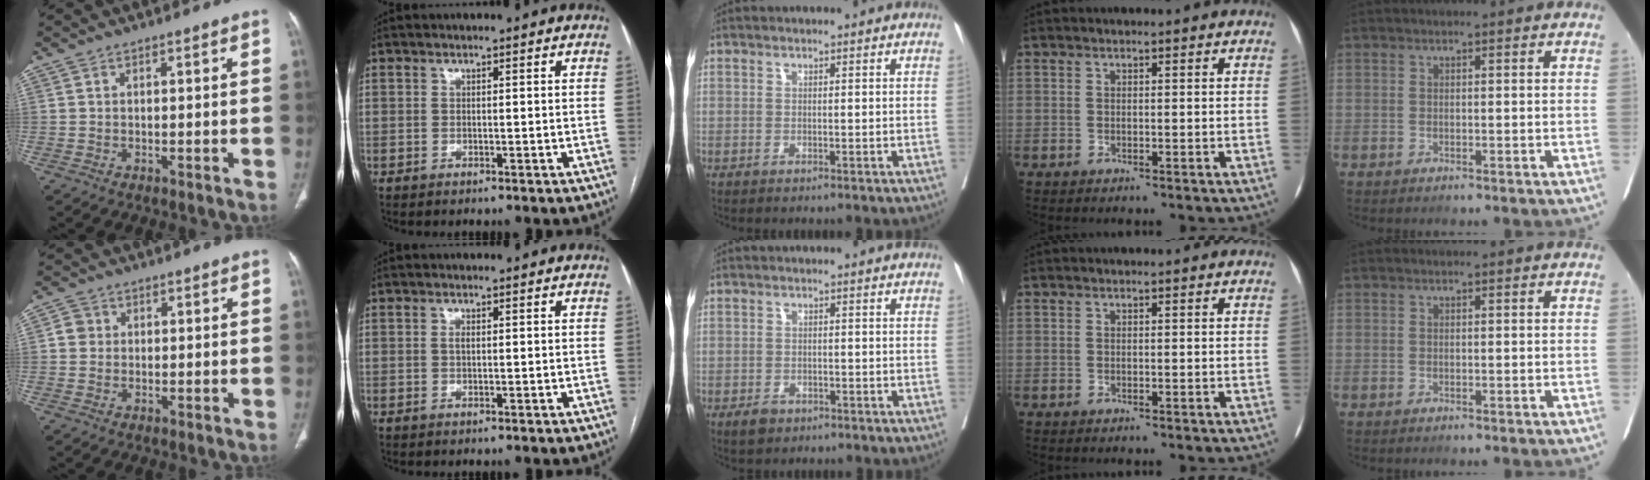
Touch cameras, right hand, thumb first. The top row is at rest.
{"thumb": {"total": 2.6, "force": [0.3, 2.4, 0.8], "torque": [0.000, 0.005, 0.003]}, "index": {"total": 0.7, "force": [0.1, 0.2, 0.7], "torque": [-0.014, 0.001, 0.001]}, "middle": {"total": 2.3, "force": [-1.5, 1.4, 1.0], "torque": [-0.019, 0.001, -0.018]}}